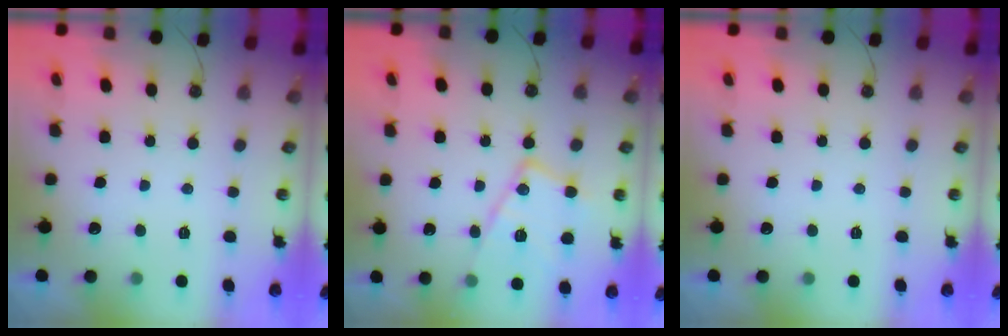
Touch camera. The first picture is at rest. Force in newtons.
{"total": 16.1, "press": 16.1, "slide": 1.2}
{"total": 0.0}